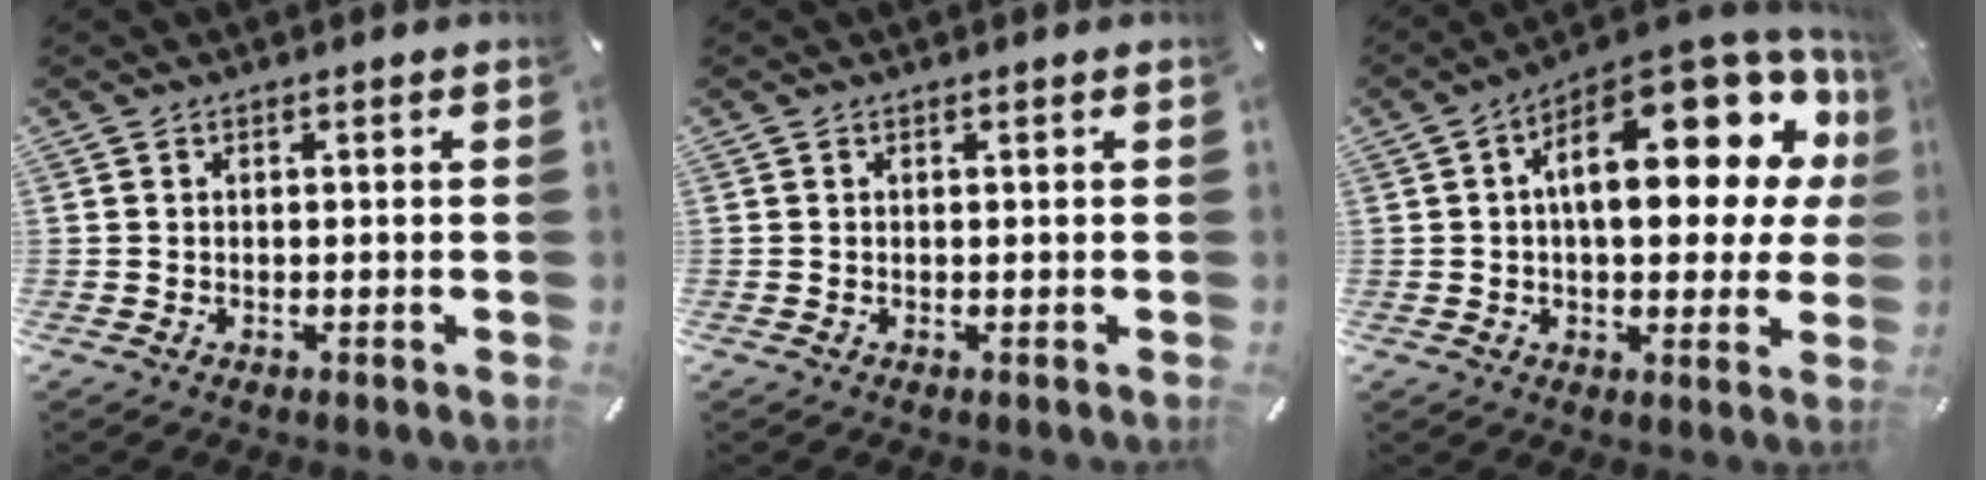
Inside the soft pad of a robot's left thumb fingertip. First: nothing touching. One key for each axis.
{"total": 0.0}
{"total": 22.3, "fx": 7.8, "fy": 10.4, "fz": 18.0, "tx": -0.246, "ty": -0.059, "tz": 0.130}